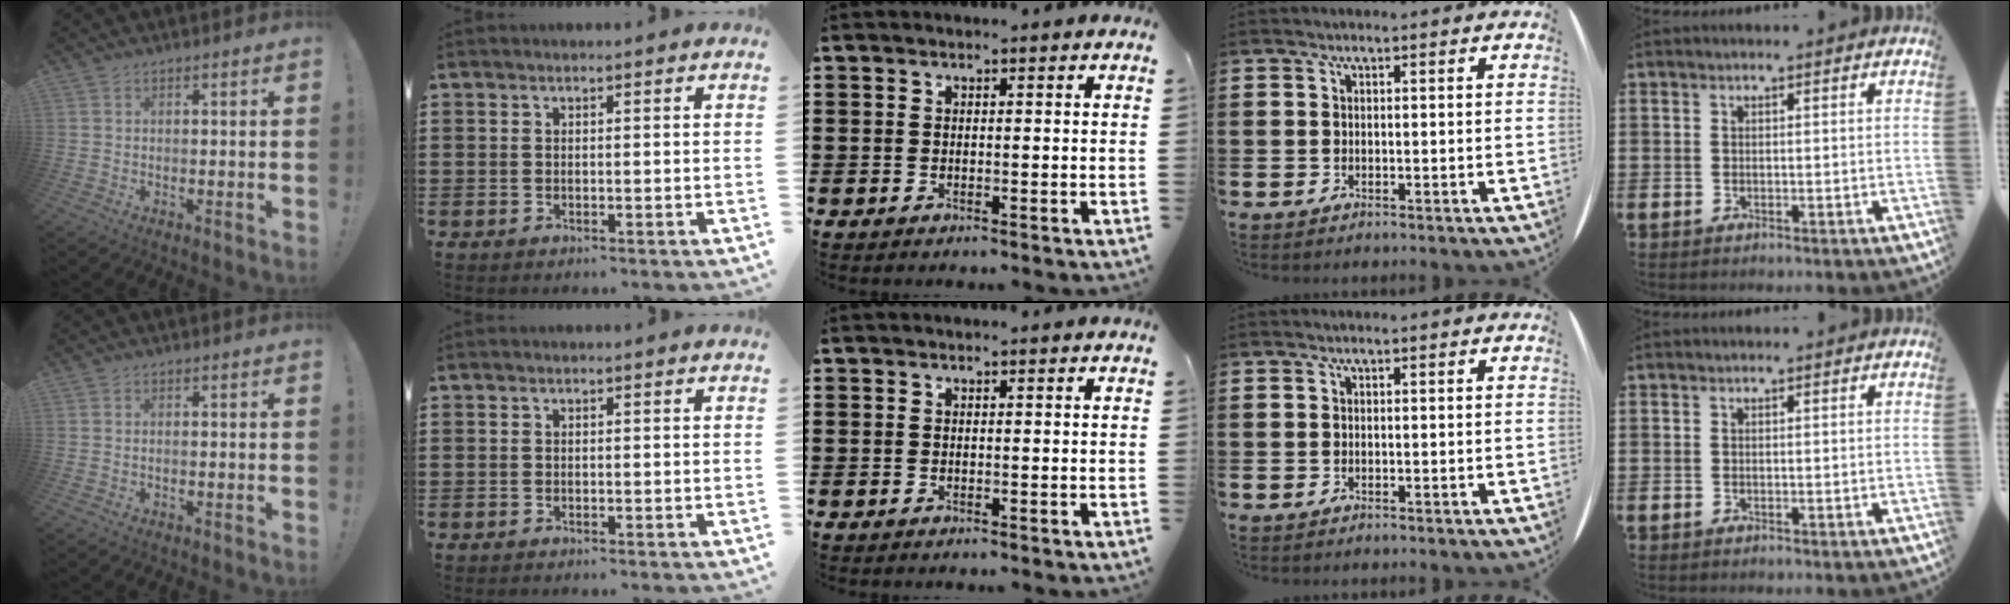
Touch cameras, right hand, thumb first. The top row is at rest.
{"thumb": {"total": 0.6, "force": [-0.4, 0.0, 0.5], "torque": [-0.014, 0.002, -0.006]}}